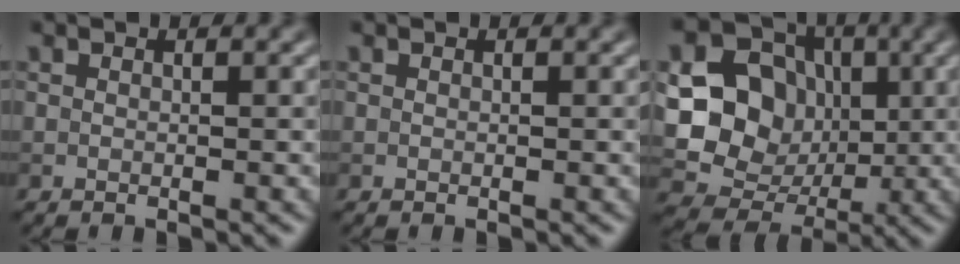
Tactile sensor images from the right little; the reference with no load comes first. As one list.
[{"total": 0.0}, {"total": 11.4, "force": [0.4, 10.0, 5.6], "torque": [-0.108, -0.012, -0.006]}]